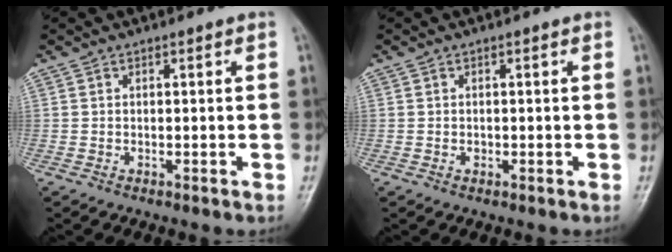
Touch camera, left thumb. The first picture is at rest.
{"total": 0.6, "force": [-0.1, 0.5, 0.3], "torque": [-0.003, 0.000, -0.001]}